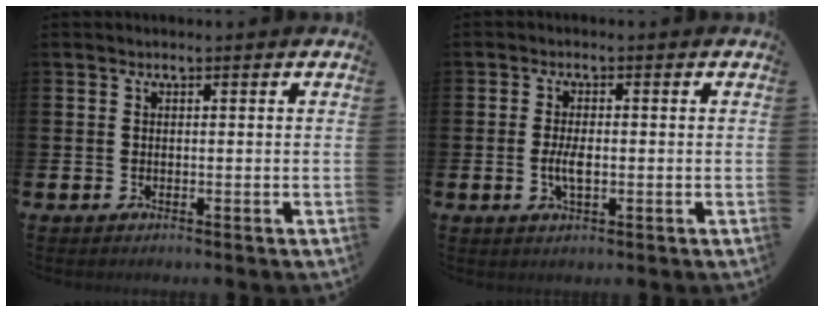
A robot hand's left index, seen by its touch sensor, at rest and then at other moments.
{"total": 3.3, "force": [-0.4, 1.3, 3.0], "torque": [-0.044, -0.004, -0.009]}